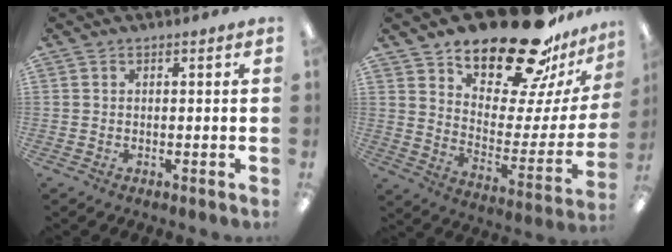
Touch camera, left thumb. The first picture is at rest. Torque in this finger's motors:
{"motor_torque": [1.81, 1.81, 1.48, -1.29, 0.29]}